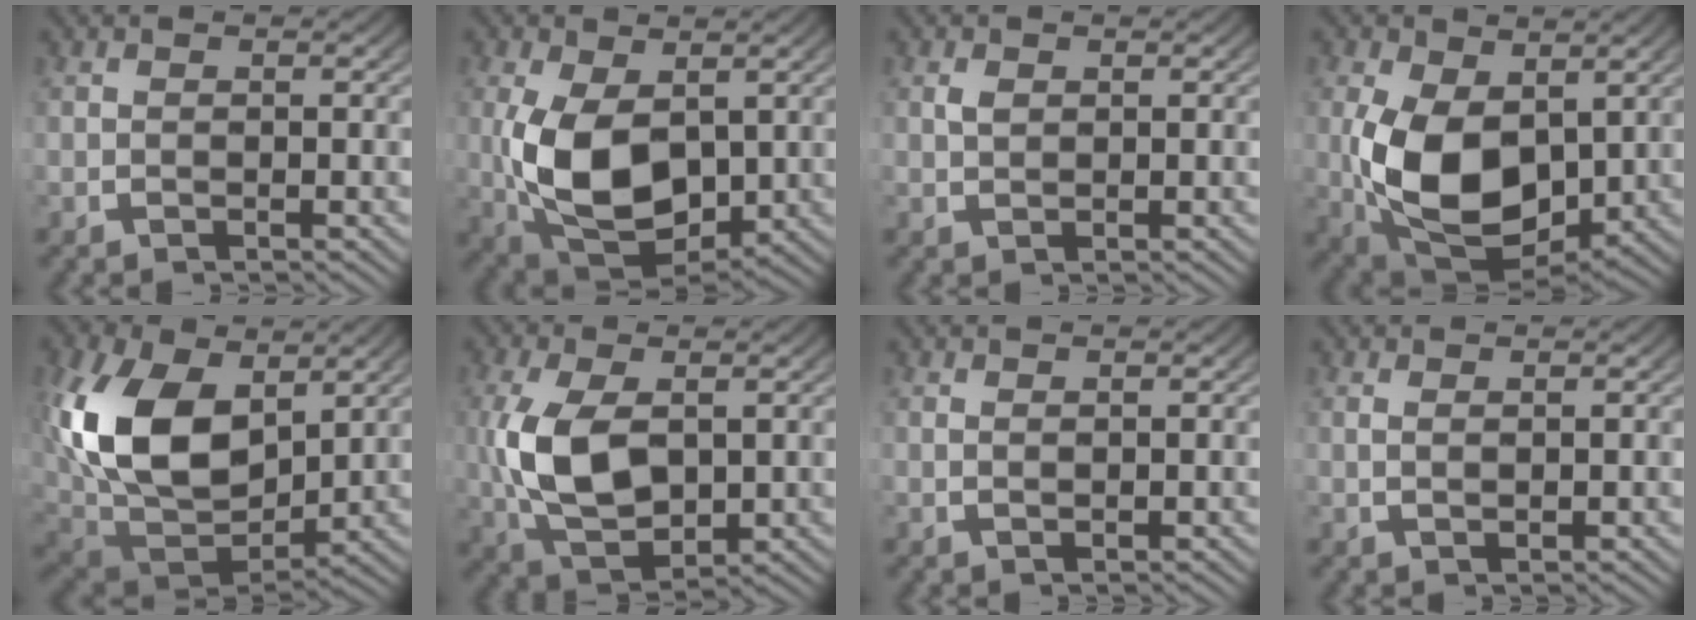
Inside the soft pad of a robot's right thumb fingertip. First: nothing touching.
{"total": 11.5, "force": [-0.7, 7.3, 8.8], "torque": [-0.223, -0.058, 0.017]}
{"total": 0.9, "force": [0.5, 0.5, 0.5], "torque": [-0.011, -0.003, 0.015]}
{"total": 13.1, "force": [-1.1, 8.5, 9.9], "torque": [-0.243, -0.072, 0.018]}
{"total": 14.3, "force": [0.7, 9.3, 10.9], "torque": [-0.263, -0.061, 0.039]}
{"total": 9.5, "force": [-0.1, 6.0, 7.4], "torque": [-0.192, -0.032, 0.015]}
{"total": 0.7, "force": [0.6, 0.0, 0.3], "torque": [-0.003, -0.004, 0.017]}
{"total": 0.9, "force": [0.7, 0.0, 0.6], "torque": [-0.011, -0.005, 0.021]}